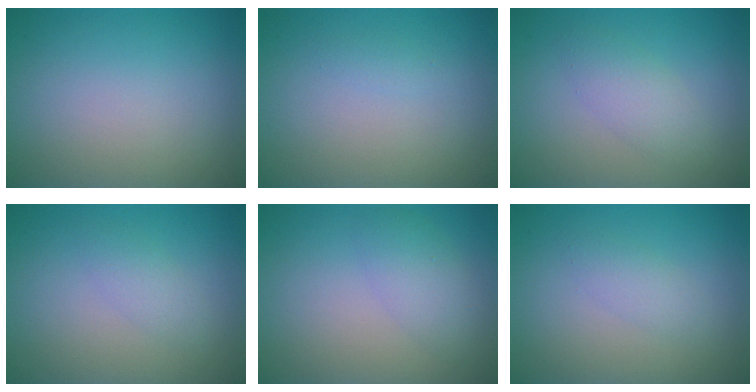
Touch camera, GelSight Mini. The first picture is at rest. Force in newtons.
{"total": 0.6, "press": 0.6, "slide": 0.0}
{"total": 2.5, "press": 2.5, "slide": 0.0}
{"total": 1.6, "press": 1.6, "slide": 0.0}
{"total": 2.7, "press": 2.7, "slide": 0.1}
{"total": 1.5, "press": 1.5, "slide": 0.1}